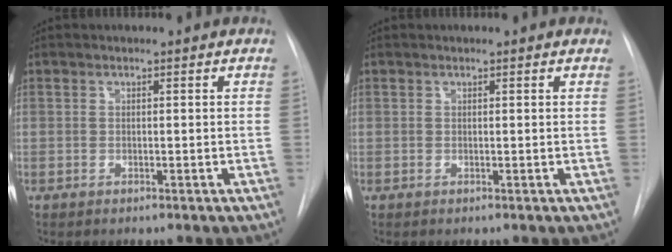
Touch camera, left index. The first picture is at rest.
{"total": 1.0, "force": [0.9, 0.2, 0.4], "torque": [-0.008, 0.005, 0.003]}